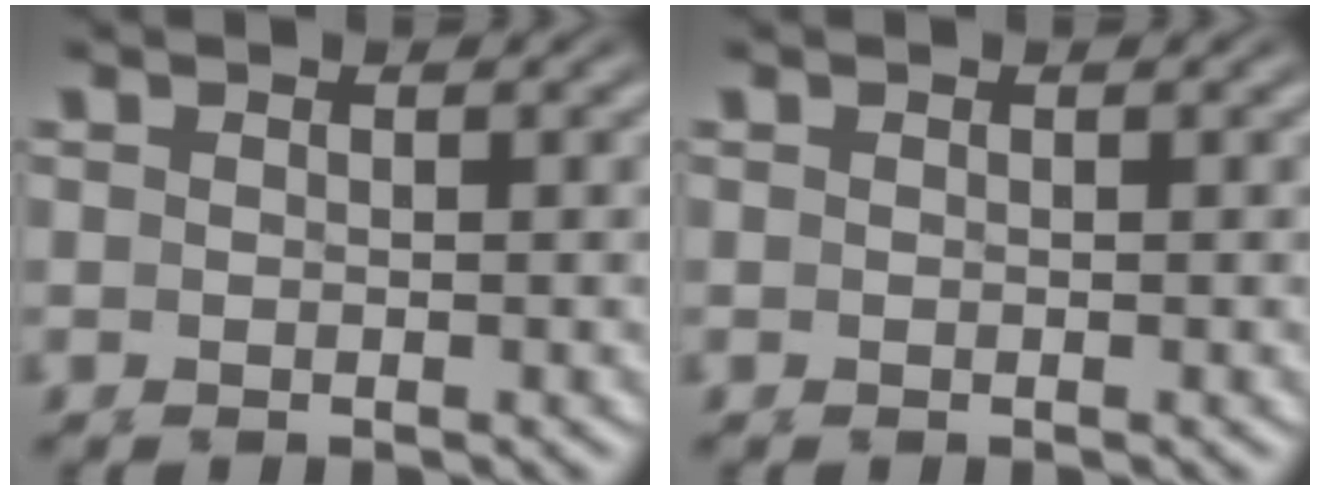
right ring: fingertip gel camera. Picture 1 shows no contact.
{"total": 0.0}